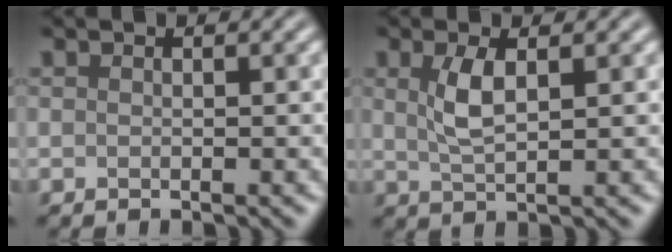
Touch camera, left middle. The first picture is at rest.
{"total": 2.9, "force": [0.9, 1.0, 2.6], "torque": [-0.057, 0.001, 0.019]}